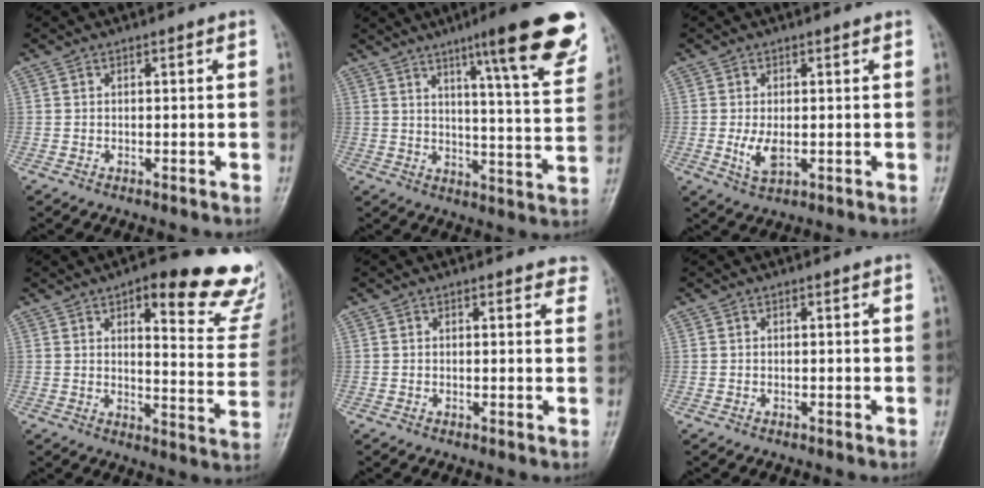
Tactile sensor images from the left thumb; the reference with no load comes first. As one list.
[{"total": 17.5, "force": [10.5, 2.1, 13.8], "torque": [-0.166, -0.054, 0.142]}, {"total": 4.0, "force": [-0.2, 2.1, 3.4], "torque": [-0.066, -0.010, 0.001]}, {"total": 21.1, "force": [13.0, 6.8, 15.1], "torque": [-0.140, -0.063, 0.151]}, {"total": 2.9, "force": [2.5, 1.3, 0.9], "torque": [0.017, -0.007, 0.014]}, {"total": 0.0}]